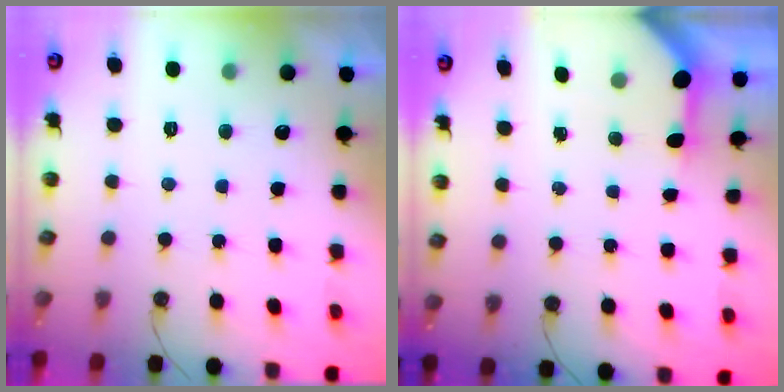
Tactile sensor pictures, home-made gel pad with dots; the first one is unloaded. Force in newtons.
{"total": 3.2, "press": 3.2, "slide": 0.4}